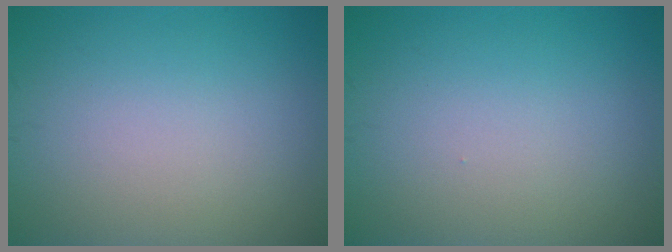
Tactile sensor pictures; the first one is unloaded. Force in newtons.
{"total": 0.0}